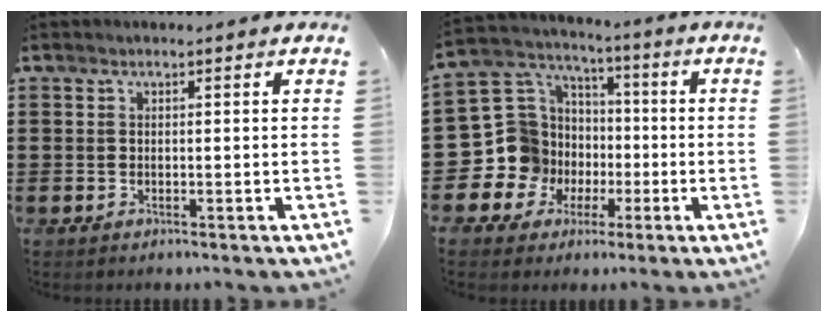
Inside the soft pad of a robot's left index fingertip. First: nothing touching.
{"total": 11.4, "force": [-2.0, 10.9, 2.7], "torque": [-0.135, -0.012, -0.027]}